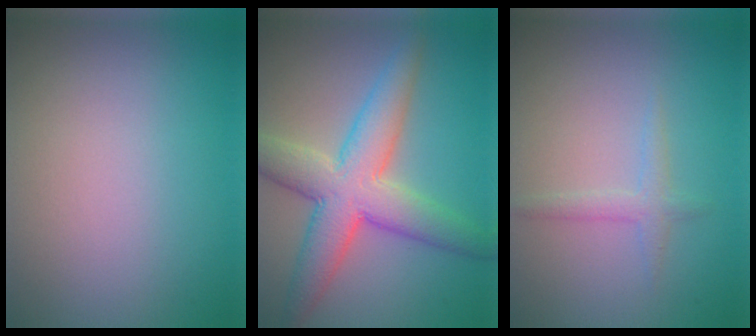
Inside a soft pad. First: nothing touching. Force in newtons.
{"total": 7.4, "press": 7.3, "slide": 0.3}
{"total": 1.4, "press": 1.4, "slide": 0.1}